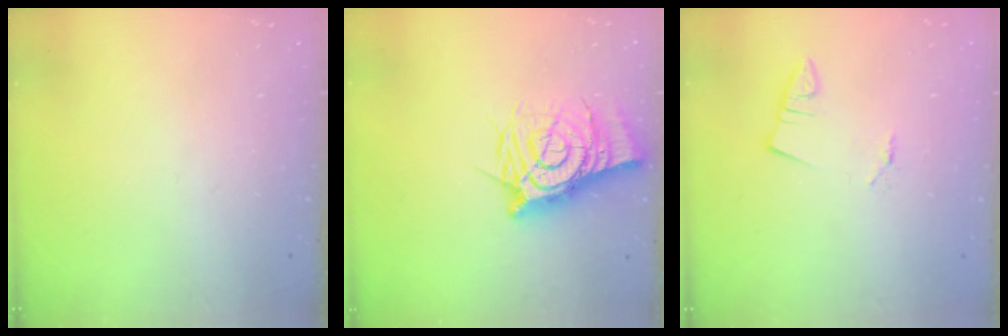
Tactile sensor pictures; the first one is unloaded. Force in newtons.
{"total": 10.8, "press": 10.8, "slide": 1.1}
{"total": 1.3, "press": 1.2, "slide": 0.1}